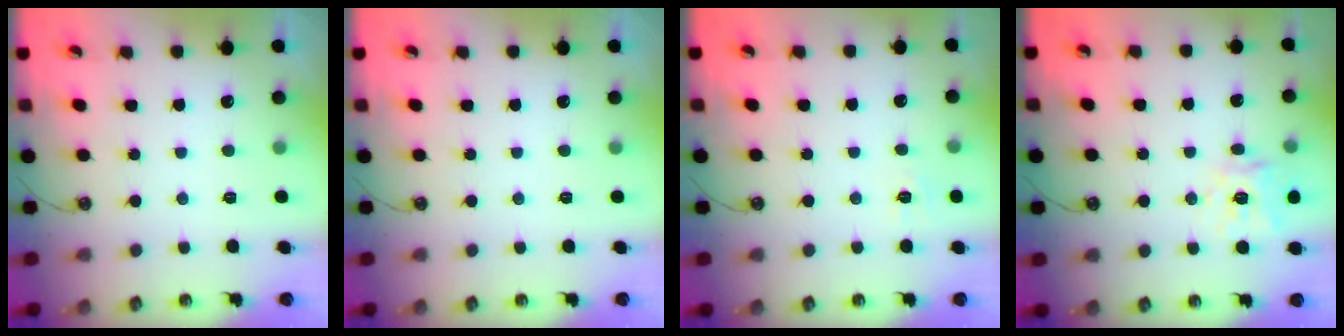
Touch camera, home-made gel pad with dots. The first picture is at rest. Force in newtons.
{"total": 0.0}
{"total": 5.4, "press": 5.4, "slide": 0.6}
{"total": 13.1, "press": 13.0, "slide": 1.7}